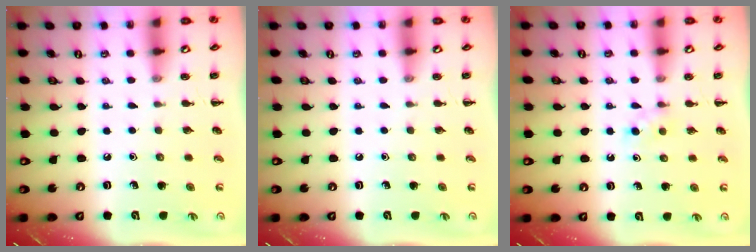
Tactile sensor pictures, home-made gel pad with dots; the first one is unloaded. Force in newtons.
{"total": 0.0}
{"total": 2.7, "press": 2.5, "slide": 1.0}